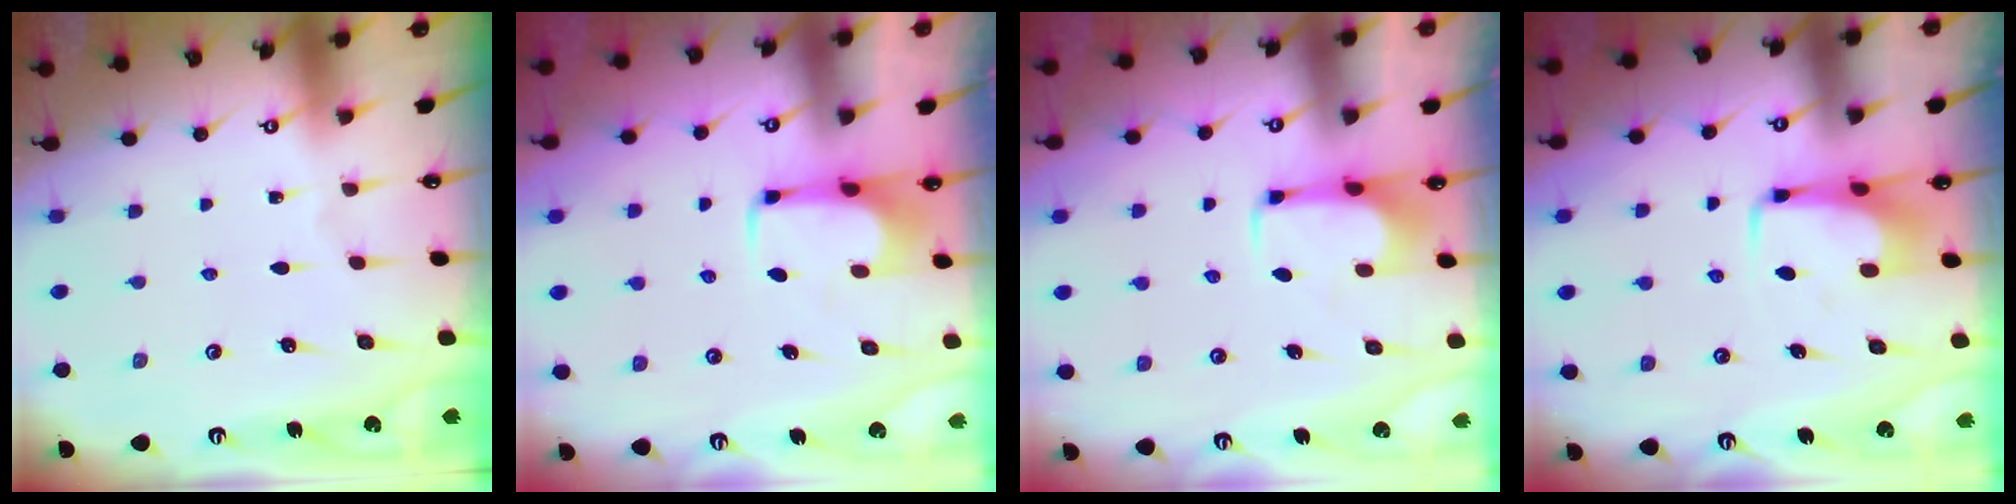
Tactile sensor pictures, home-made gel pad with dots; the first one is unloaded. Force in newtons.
{"total": 2.1, "press": 2.1, "slide": 0.4}
{"total": 2.0, "press": 1.9, "slide": 0.4}
{"total": 6.6, "press": 6.5, "slide": 1.2}